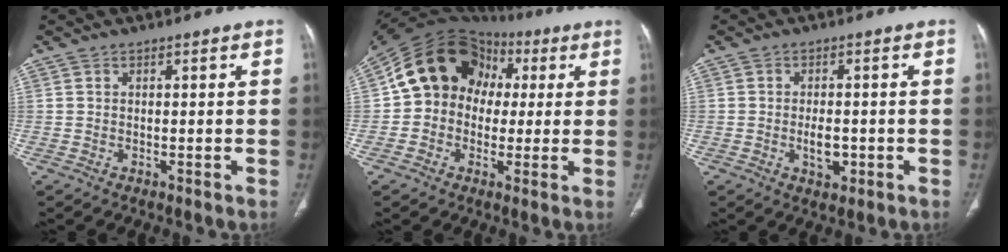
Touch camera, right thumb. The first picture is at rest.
{"total": 15.5, "force": [2.3, 13.2, 7.8], "torque": [-0.099, 0.039, 0.037]}
{"total": 4.0, "force": [-1.0, 2.3, 3.1], "torque": [-0.043, 0.002, -0.011]}